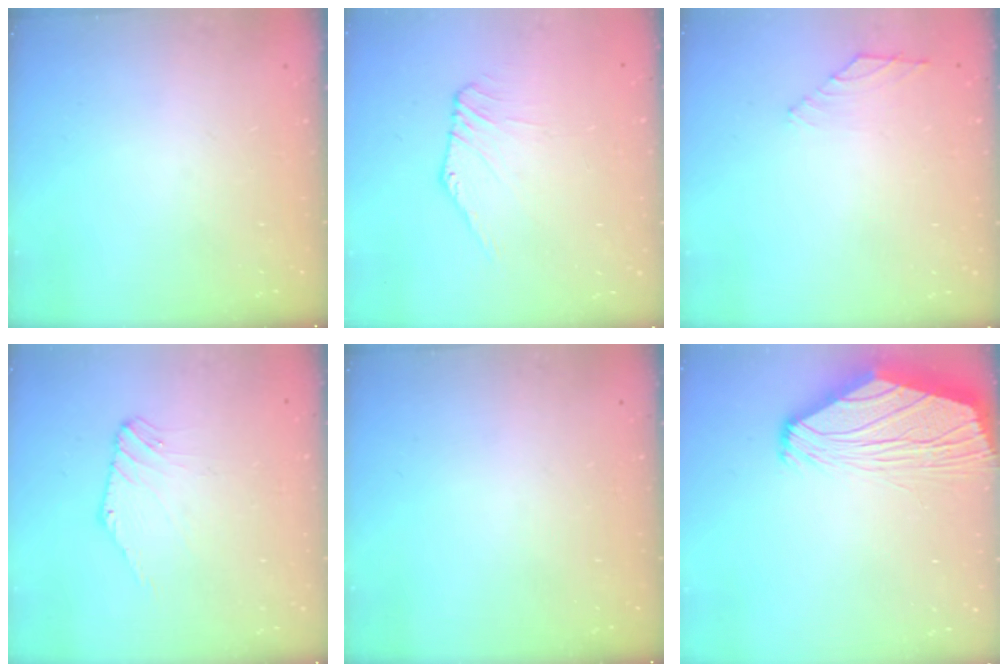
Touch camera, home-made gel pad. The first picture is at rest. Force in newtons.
{"total": 1.1, "press": 1.0, "slide": 0.3}
{"total": 1.4, "press": 1.3, "slide": 0.6}
{"total": 2.0, "press": 2.0, "slide": 0.5}
{"total": 0.0}
{"total": 6.9, "press": 6.8, "slide": 1.4}